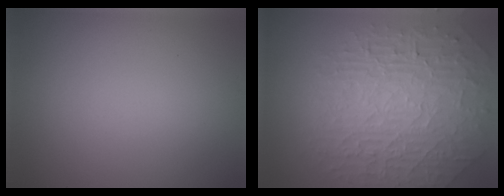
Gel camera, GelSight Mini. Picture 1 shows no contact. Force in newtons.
{"total": 9.7, "press": 6.3, "slide": 7.4}